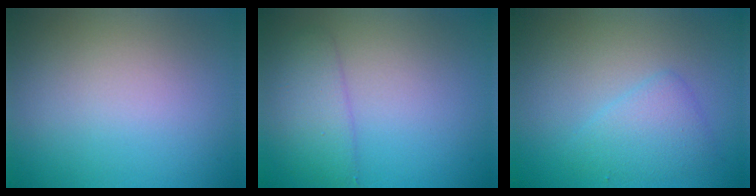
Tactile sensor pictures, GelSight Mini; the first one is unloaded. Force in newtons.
{"total": 2.9, "press": 2.9, "slide": 0.1}
{"total": 2.6, "press": 2.6, "slide": 0.1}